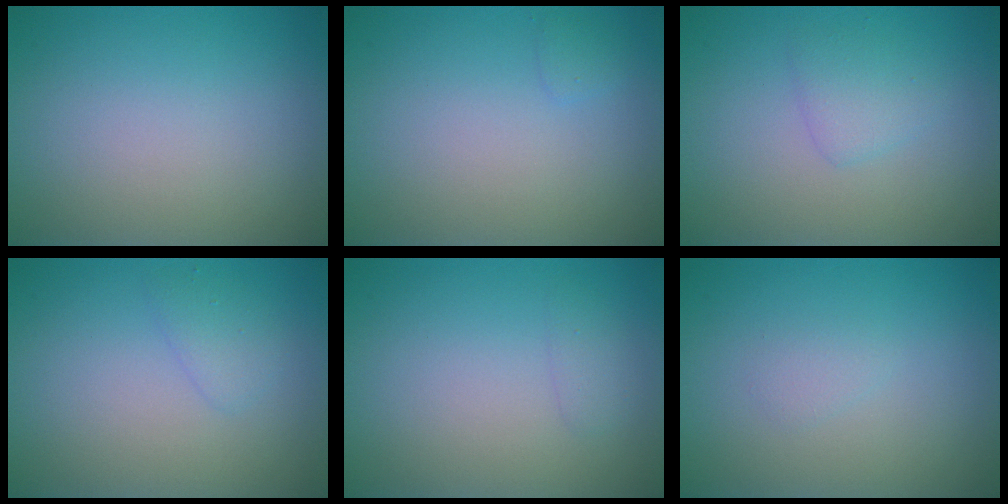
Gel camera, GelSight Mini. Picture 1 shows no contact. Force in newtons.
{"total": 0.7, "press": 0.7, "slide": 0.1}
{"total": 1.6, "press": 1.6, "slide": 0.1}
{"total": 1.3, "press": 1.3, "slide": 0.0}
{"total": 0.9, "press": 0.9, "slide": 0.1}
{"total": 0.7, "press": 0.7, "slide": 0.1}